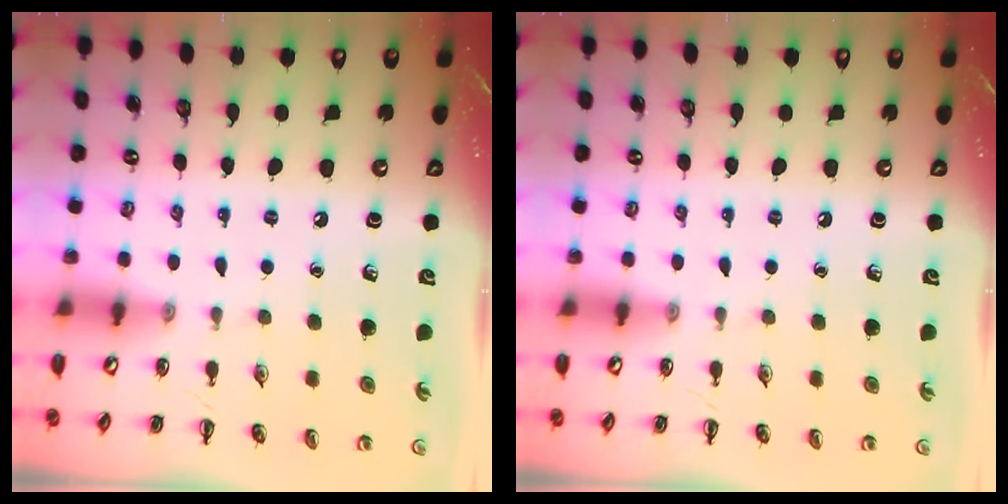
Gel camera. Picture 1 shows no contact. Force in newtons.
{"total": 0.0}